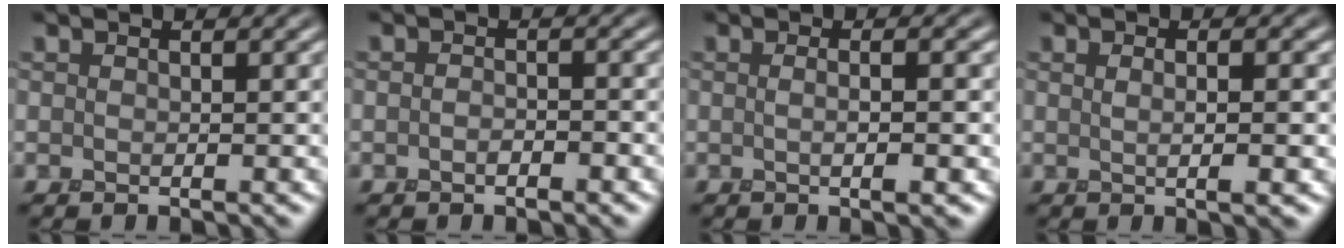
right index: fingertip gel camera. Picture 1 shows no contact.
{"total": 1.2, "force": [-0.6, 0.6, 0.8], "torque": [-0.019, 0.002, -0.012]}
{"total": 2.7, "force": [0.0, 0.7, 2.6], "torque": [-0.026, -0.003, -0.005]}
{"total": 2.4, "force": [0.3, 0.5, 2.3], "torque": [-0.033, -0.006, 0.003]}